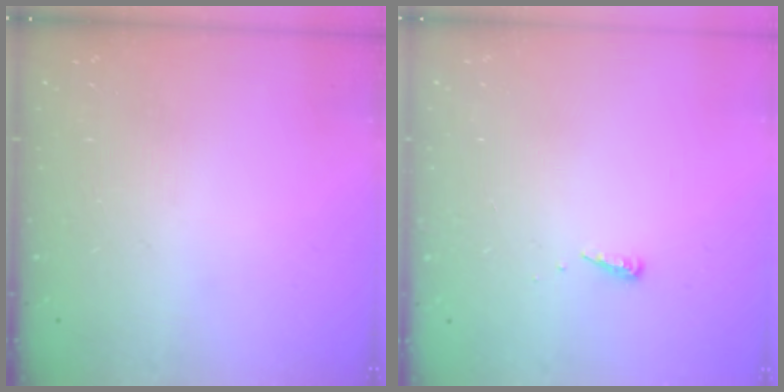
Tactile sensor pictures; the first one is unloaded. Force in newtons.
{"total": 3.9, "press": 3.9, "slide": 0.5}